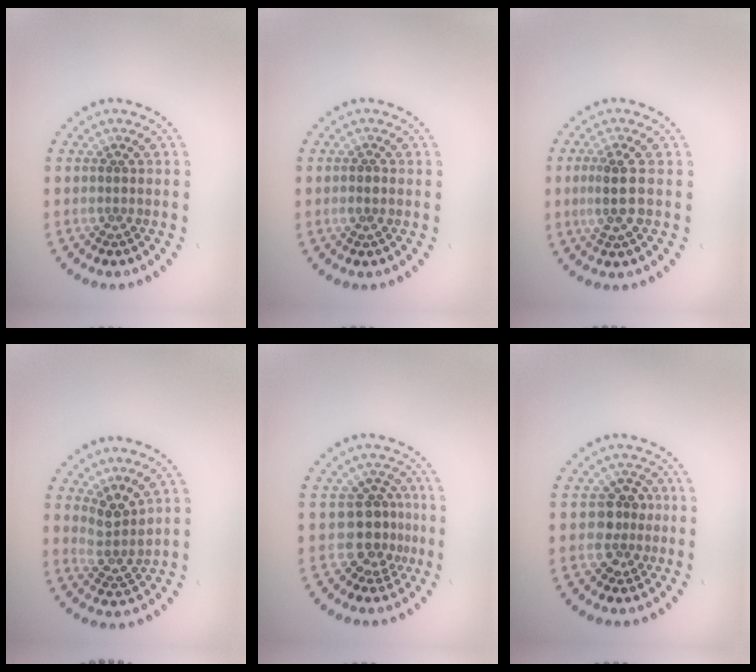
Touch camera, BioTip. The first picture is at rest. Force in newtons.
{"total": 0.5, "press": 0.4, "slide": 0.3}
{"total": 2.9, "press": 2.7, "slide": 1.1}
{"total": 2.7, "press": 2.0, "slide": 1.8}
{"total": 3.2, "press": 2.5, "slide": 2.1}
{"total": 2.6, "press": 2.4, "slide": 1.1}